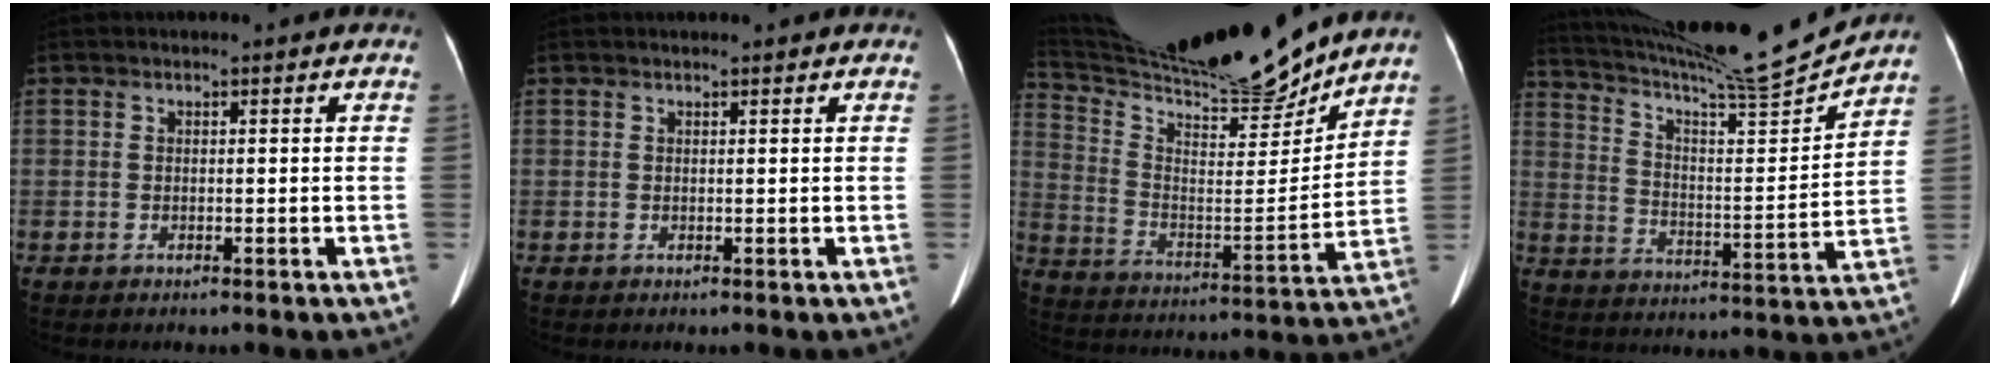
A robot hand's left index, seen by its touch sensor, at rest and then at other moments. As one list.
[{"total": 1.7, "force": [1.4, 0.3, 0.8], "torque": [-0.011, 0.016, 0.020]}, {"total": 20.9, "force": [19.3, 0.6, 8.0], "torque": [-0.159, -0.035, 0.314]}, {"total": 18.8, "force": [17.6, -1.6, 6.4], "torque": [-0.127, -0.041, 0.273]}]